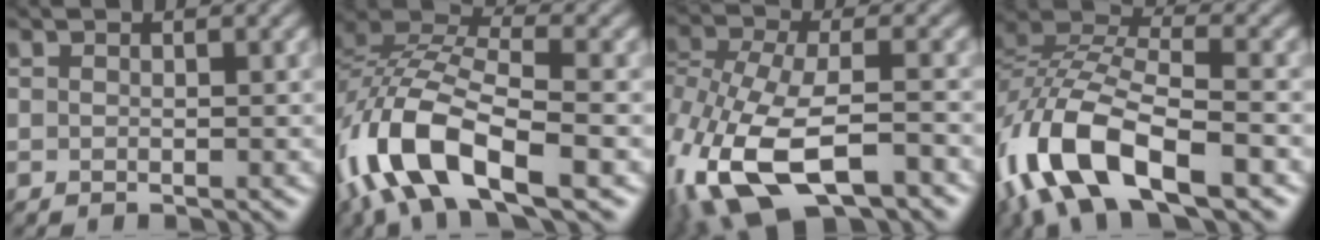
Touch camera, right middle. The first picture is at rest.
{"total": 11.3, "force": [-5.5, 4.9, 8.6], "torque": [-0.179, 0.006, -0.112]}
{"total": 11.6, "force": [-5.9, 5.5, 8.4], "torque": [-0.186, -0.010, -0.108]}
{"total": 12.0, "force": [-6.6, 5.2, 8.6], "torque": [-0.180, 0.003, -0.134]}